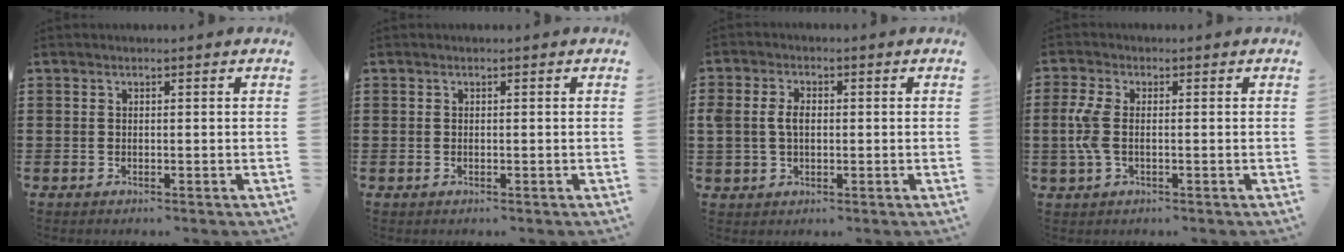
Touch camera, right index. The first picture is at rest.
{"total": 0.0}
{"total": 3.6, "force": [0.2, 2.4, 2.6], "torque": [-0.071, 0.005, -0.003]}
{"total": 4.8, "force": [-0.4, 2.2, 4.2], "torque": [-0.112, -0.008, -0.016]}